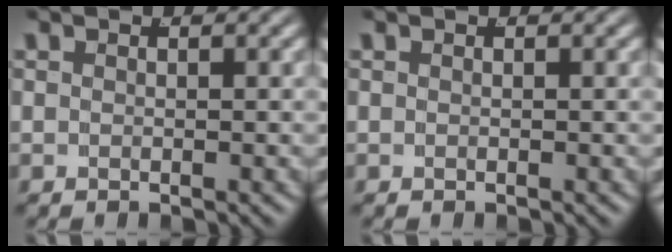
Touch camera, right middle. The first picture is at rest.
{"total": 0.0}